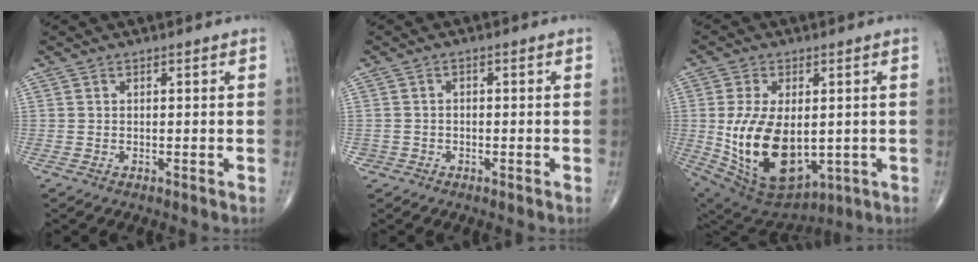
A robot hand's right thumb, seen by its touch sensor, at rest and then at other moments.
{"total": 1.6, "force": [-0.7, 1.4, 0.0], "torque": [0.010, 0.009, -0.016]}
{"total": 18.9, "force": [-1.2, 11.0, 15.4], "torque": [-0.278, -0.016, 0.012]}